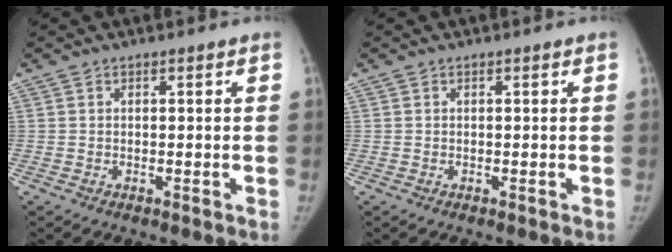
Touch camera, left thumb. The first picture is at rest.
{"total": 0.0}